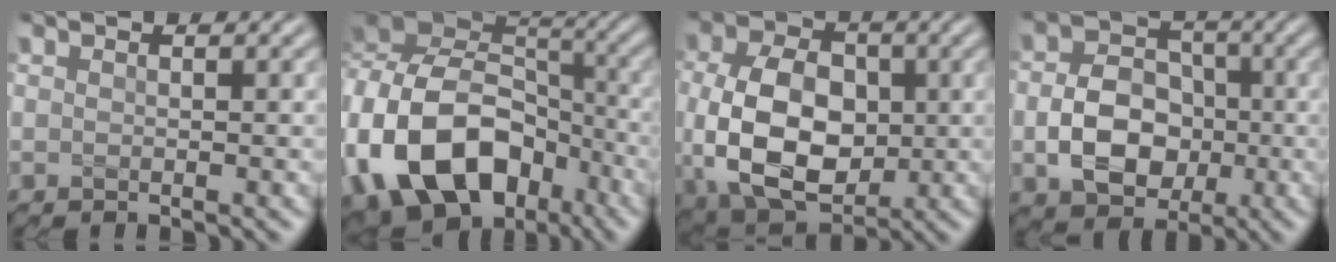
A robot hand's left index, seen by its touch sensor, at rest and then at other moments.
{"total": 15.5, "force": [-5.6, 11.0, 9.4], "torque": [-0.199, -0.016, -0.097]}
{"total": 10.5, "force": [-0.3, 7.2, 7.6], "torque": [-0.160, -0.011, -0.002]}
{"total": 6.4, "force": [-1.4, 4.8, 3.9], "torque": [-0.066, 0.001, -0.023]}